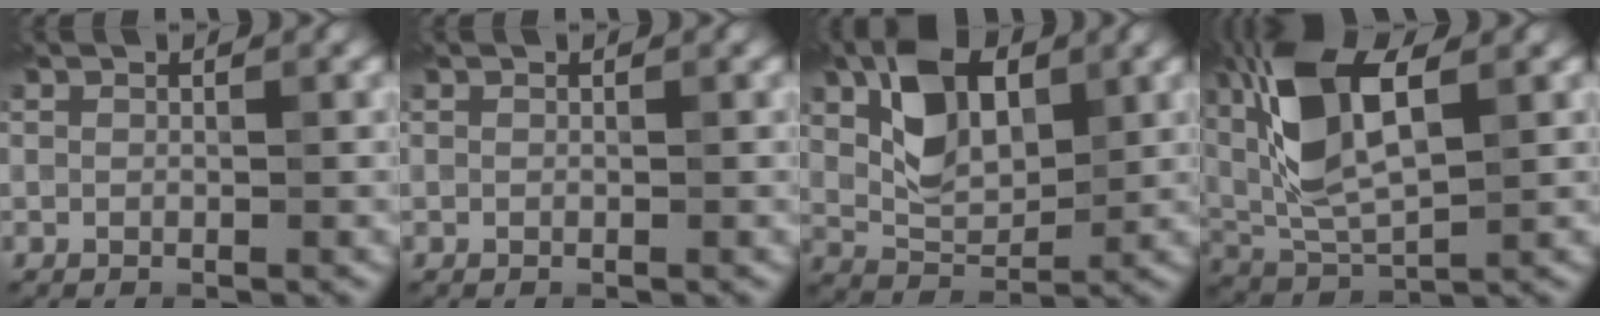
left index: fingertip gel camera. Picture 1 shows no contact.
{"total": 0.0}
{"total": 5.9, "force": [2.1, 3.4, 4.3], "torque": [-0.084, 0.001, 0.037]}
{"total": 9.0, "force": [2.6, 3.5, 7.9], "torque": [-0.171, 0.006, 0.044]}